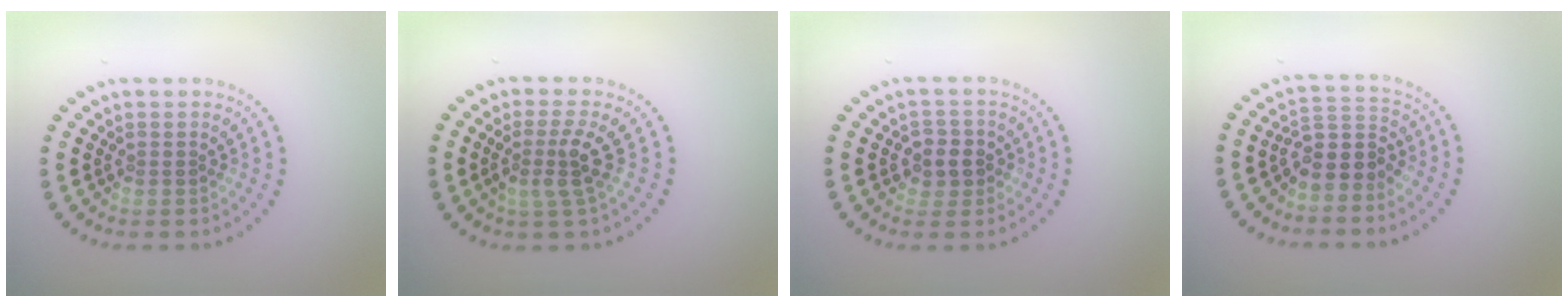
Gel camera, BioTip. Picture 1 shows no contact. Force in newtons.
{"total": 2.7, "press": 2.0, "slide": 1.9}
{"total": 2.4, "press": 2.3, "slide": 0.7}
{"total": 3.4, "press": 2.8, "slide": 2.0}